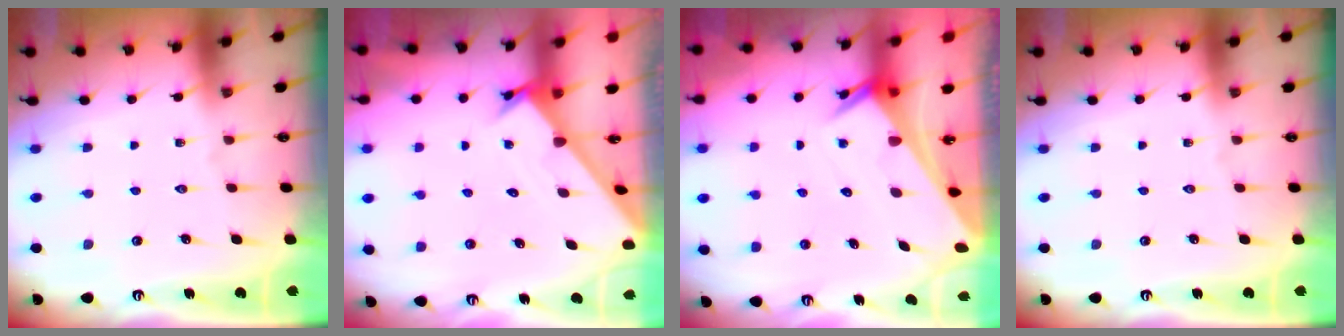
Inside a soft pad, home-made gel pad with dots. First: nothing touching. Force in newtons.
{"total": 1.7, "press": 1.7, "slide": 0.1}
{"total": 3.0, "press": 3.0, "slide": 0.1}
{"total": 0.0}